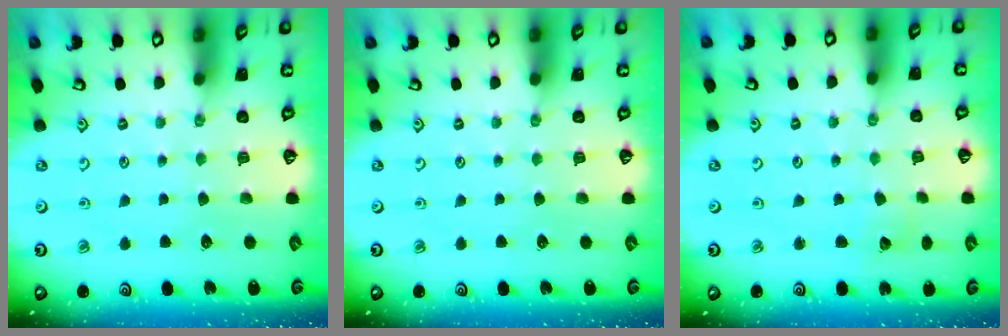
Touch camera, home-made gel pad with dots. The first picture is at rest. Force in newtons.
{"total": 0.0}
{"total": 3.4, "press": 3.4, "slide": 0.3}